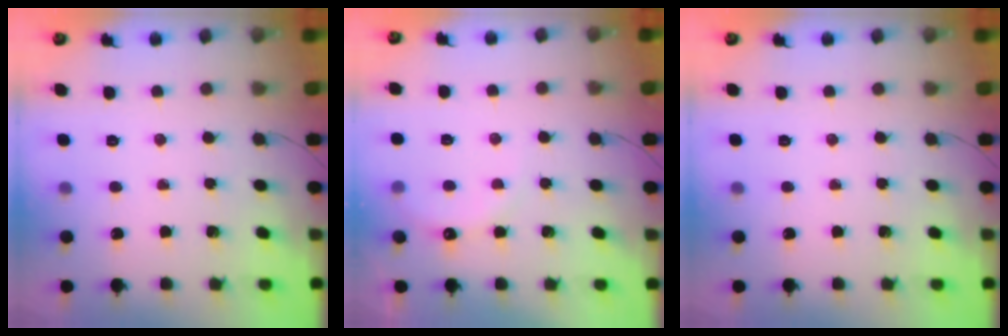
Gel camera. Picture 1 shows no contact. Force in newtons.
{"total": 6.4, "press": 6.2, "slide": 1.6}
{"total": 0.0}